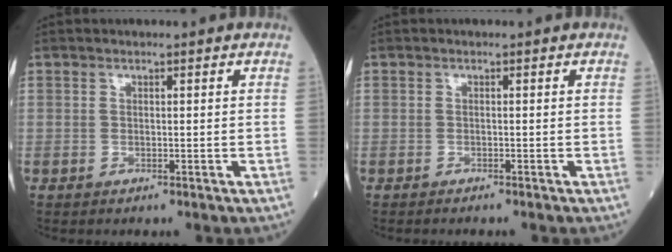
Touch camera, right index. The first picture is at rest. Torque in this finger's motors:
{"motor_torque": [0.00, 0.00, -0.04, -0.01]}